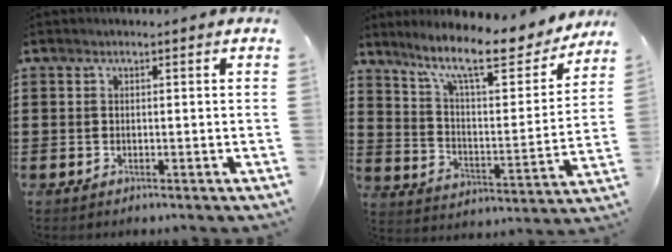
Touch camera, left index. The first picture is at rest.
{"total": 12.4, "force": [10.1, 2.0, 7.0], "torque": [-0.147, -0.060, 0.167]}